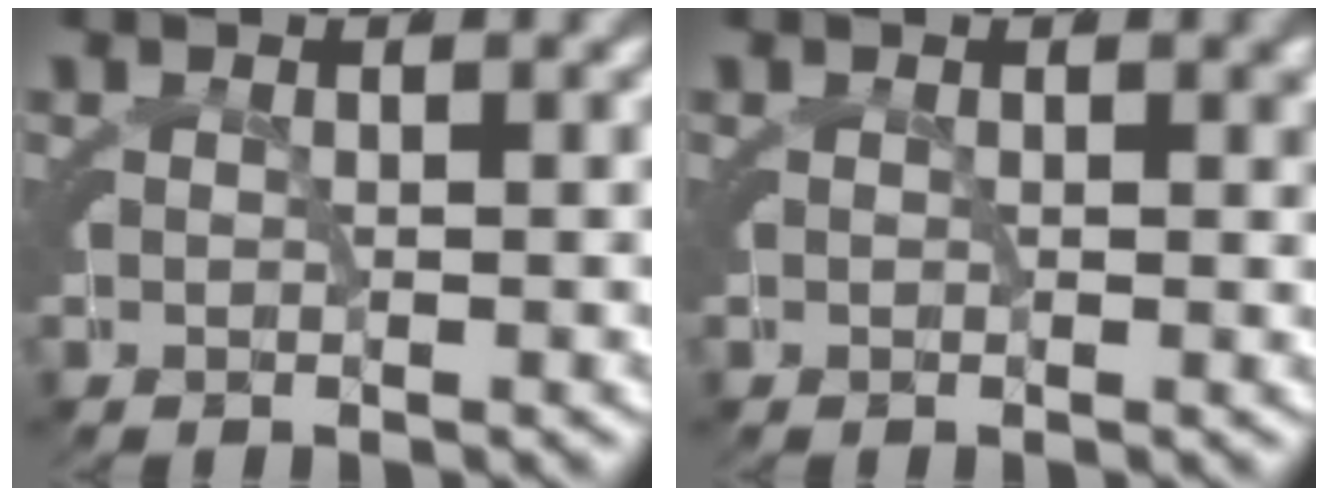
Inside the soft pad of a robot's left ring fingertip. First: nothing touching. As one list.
[{"total": 0.8, "force": [0.1, 0.4, 0.7], "torque": [-0.002, -0.001, -0.001]}]